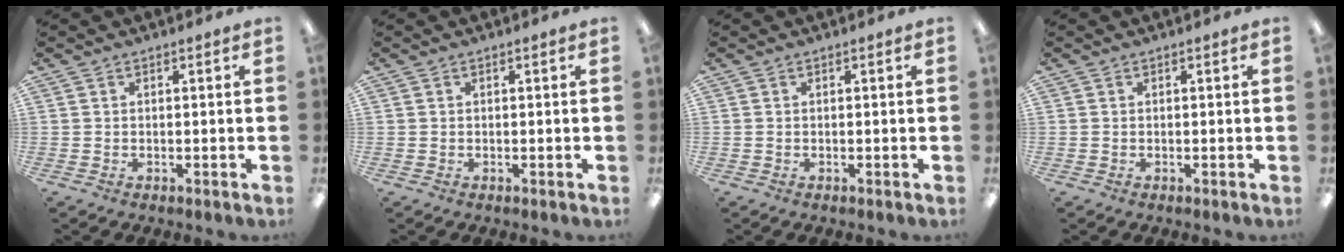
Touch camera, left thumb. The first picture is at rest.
{"total": 0.0}
{"total": 0.0}
{"total": 0.0}